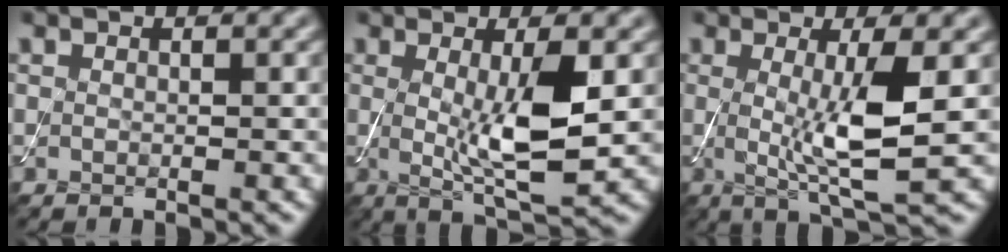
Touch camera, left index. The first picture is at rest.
{"total": 6.3, "force": [0.2, 1.4, 6.2], "torque": [-0.105, -0.014, 0.008]}
{"total": 5.8, "force": [0.2, 1.0, 5.7], "torque": [-0.102, -0.014, 0.004]}